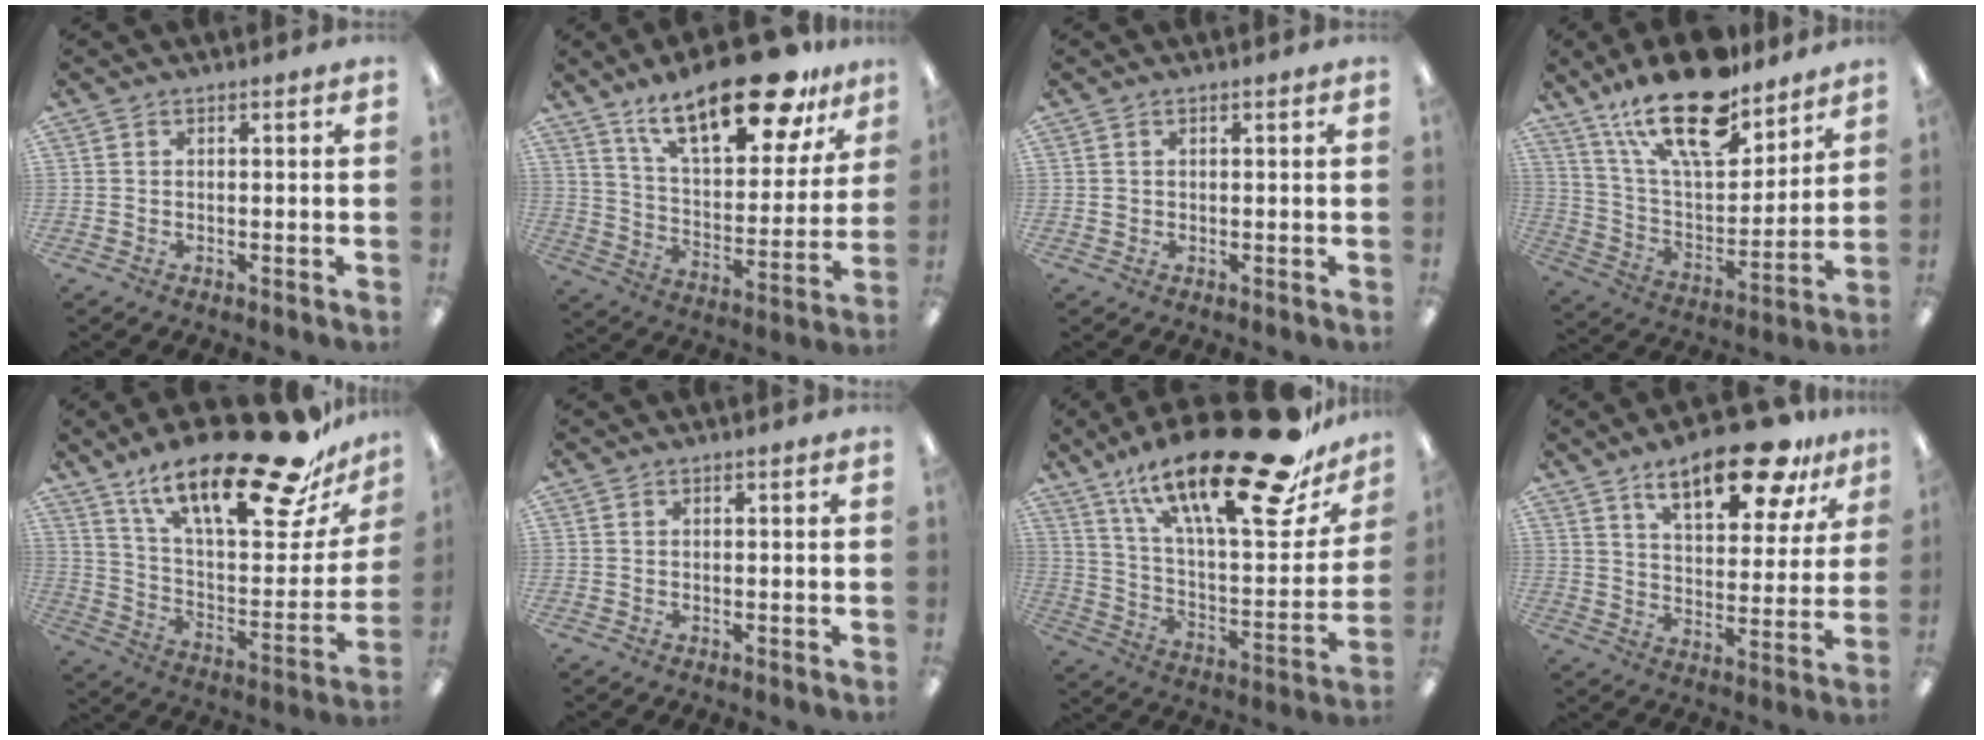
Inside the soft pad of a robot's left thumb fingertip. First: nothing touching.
{"total": 24.0, "force": [16.4, 8.8, 15.1], "torque": [-0.236, -0.094, 0.275]}
{"total": 0.7, "force": [0.2, 0.6, 0.2], "torque": [-0.006, 0.003, 0.004]}
{"total": 23.2, "force": [16.0, 9.2, 14.0], "torque": [-0.251, -0.092, 0.279]}
{"total": 26.8, "force": [19.0, 7.5, 17.3], "torque": [-0.259, -0.127, 0.311]}
{"total": 0.0}
{"total": 29.6, "force": [19.4, 8.4, 20.8], "torque": [-0.320, -0.122, 0.318]}
{"total": 17.8, "force": [11.9, 6.7, 11.5], "torque": [-0.163, -0.062, 0.192]}